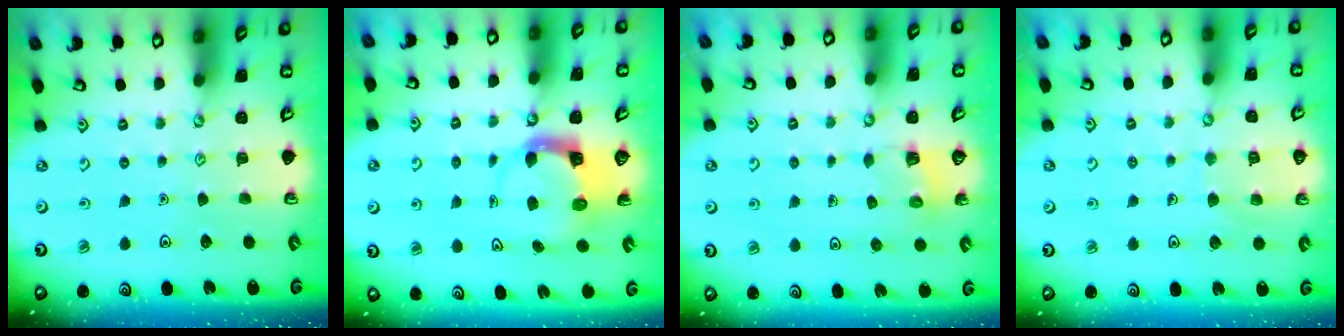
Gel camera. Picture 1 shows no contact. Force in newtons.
{"total": 3.7, "press": 3.6, "slide": 0.5}
{"total": 2.6, "press": 2.6, "slide": 0.3}
{"total": 5.8, "press": 5.8, "slide": 0.3}